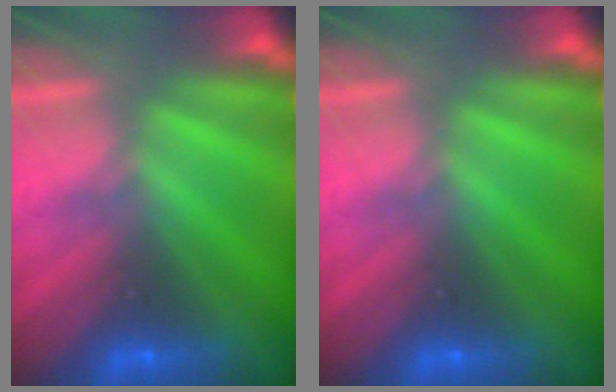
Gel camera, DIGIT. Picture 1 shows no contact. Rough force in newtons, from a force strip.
{"total": 0.0}